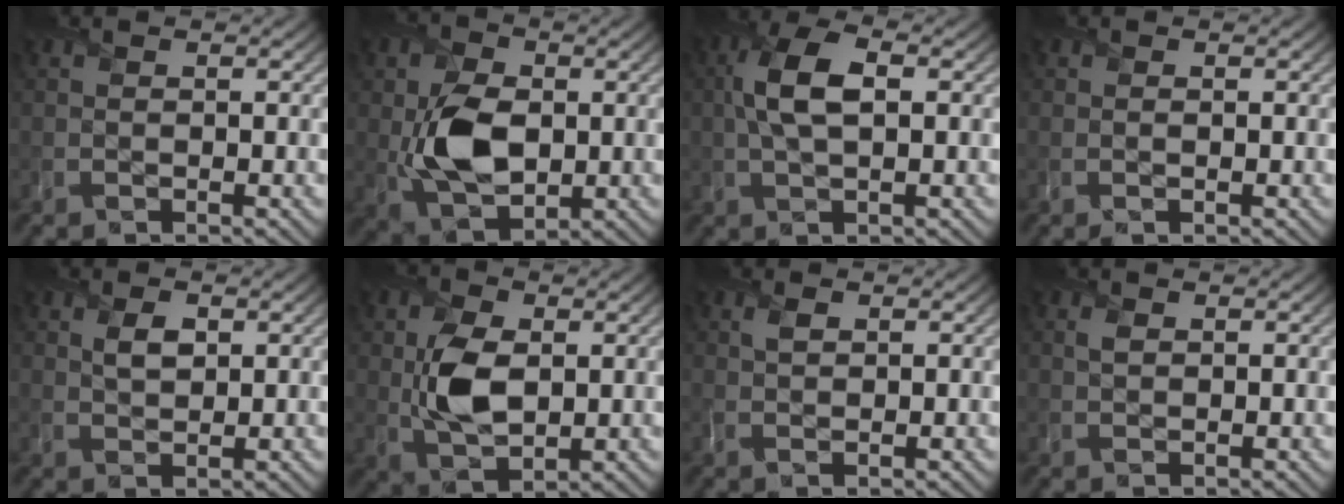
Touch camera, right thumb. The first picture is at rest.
{"total": 8.0, "force": [0.0, 5.4, 5.9], "torque": [-0.124, -0.007, -0.001]}
{"total": 6.3, "force": [0.8, 2.8, 5.5], "torque": [-0.125, 0.009, 0.011]}
{"total": 0.5, "force": [0.3, -0.3, -0.3], "torque": [0.010, 0.000, 0.006]}
{"total": 2.4, "force": [1.0, 1.4, 1.6], "torque": [-0.035, -0.002, 0.019]}
{"total": 6.4, "force": [0.9, 4.1, 4.9], "torque": [-0.104, -0.003, 0.018]}
{"total": 1.0, "force": [0.9, 0.3, 0.3], "torque": [-0.007, 0.003, 0.018]}
{"total": 0.9, "force": [0.5, 0.5, 0.5], "torque": [-0.013, -0.001, 0.010]}